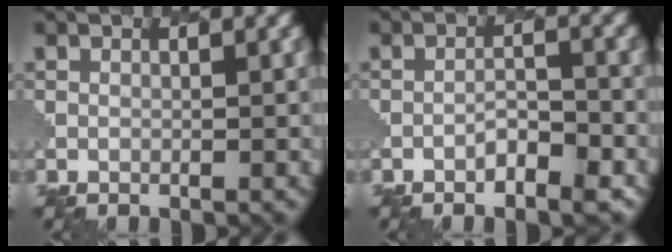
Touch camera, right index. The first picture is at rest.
{"total": 2.8, "force": [-1.8, 0.8, 2.0], "torque": [-0.035, 0.005, -0.034]}